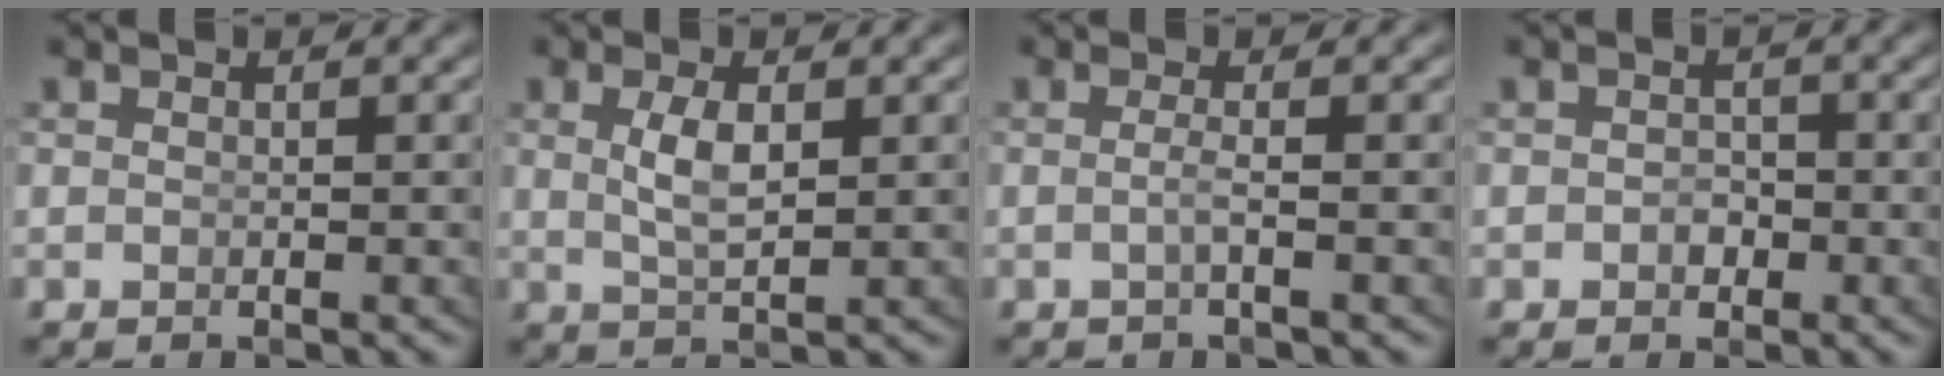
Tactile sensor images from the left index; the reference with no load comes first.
{"total": 2.5, "force": [0.3, 0.2, 2.4], "torque": [-0.050, -0.013, 0.018]}
{"total": 1.4, "force": [-0.8, -0.7, 0.9], "torque": [-0.022, -0.009, -0.010]}
{"total": 1.1, "force": [-0.8, 0.8, 0.3], "torque": [0.005, -0.009, -0.009]}